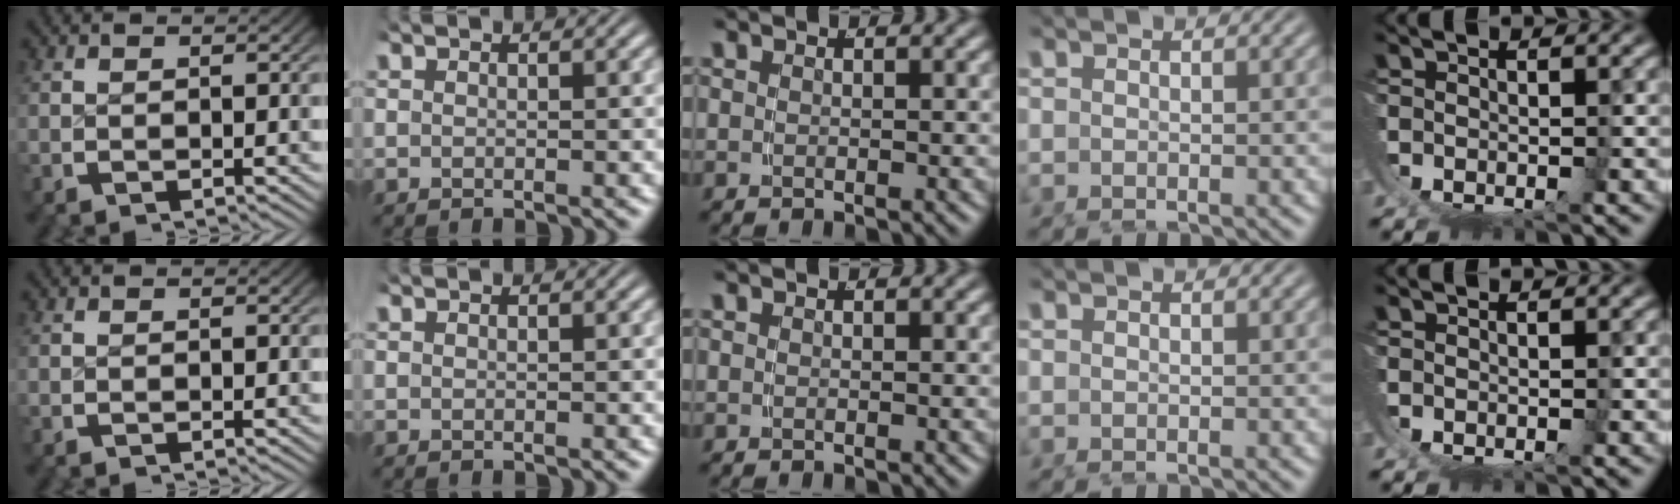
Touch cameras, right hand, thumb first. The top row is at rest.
{}